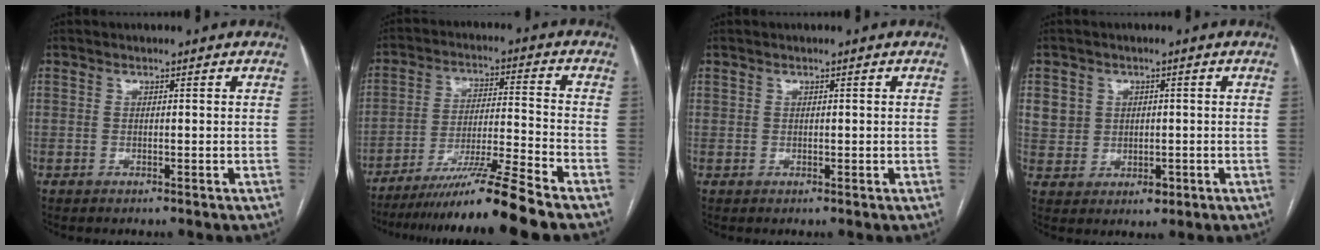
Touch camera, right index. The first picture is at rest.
{"total": 12.4, "force": [-10.1, -2.9, 6.6], "torque": [-0.103, -0.021, -0.175]}
{"total": 0.7, "force": [0.4, 0.6, 0.2], "torque": [0.001, 0.003, 0.008]}
{"total": 5.6, "force": [0.9, 5.3, 1.7], "torque": [-0.026, 0.006, 0.026]}